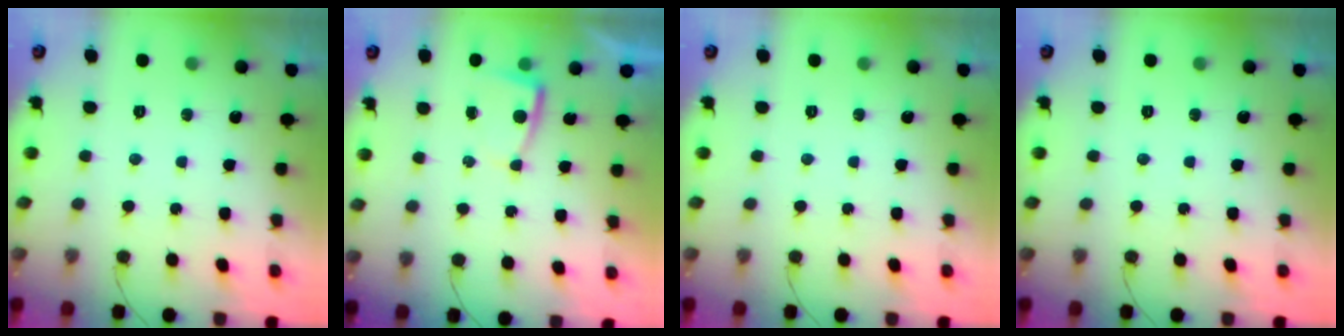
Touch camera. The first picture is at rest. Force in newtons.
{"total": 2.0, "press": 2.0, "slide": 0.3}
{"total": 0.0}
{"total": 0.0}